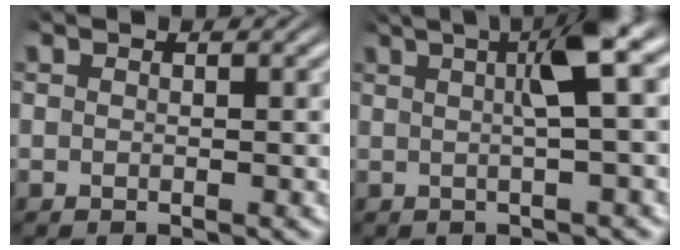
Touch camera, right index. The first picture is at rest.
{"total": 6.9, "force": [2.9, 1.4, 6.1], "torque": [-0.076, 0.033, 0.030]}